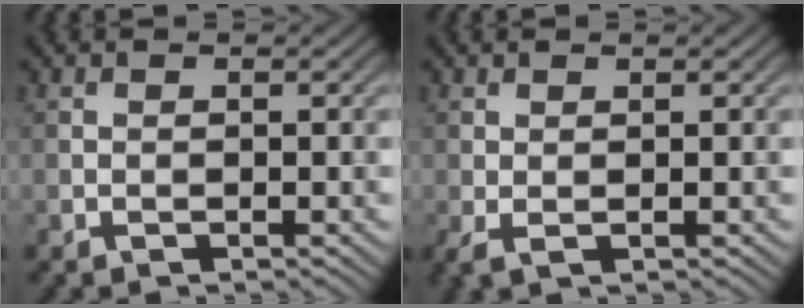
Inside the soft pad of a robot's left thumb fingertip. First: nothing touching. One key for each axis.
{"total": 1.6, "fx": 0.3, "fy": 0.7, "fz": 1.4, "tx": -0.039, "ty": 0.001, "tz": 0.006}